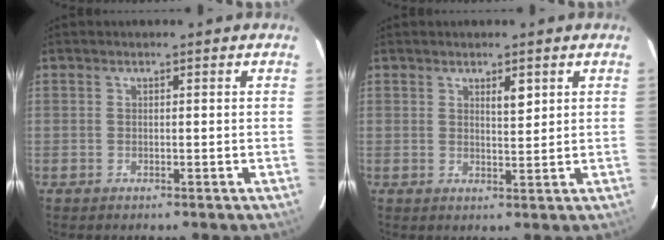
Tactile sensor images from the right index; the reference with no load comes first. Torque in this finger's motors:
{"motor_torque": [0.11, 0.07, 0.02, 0.03]}